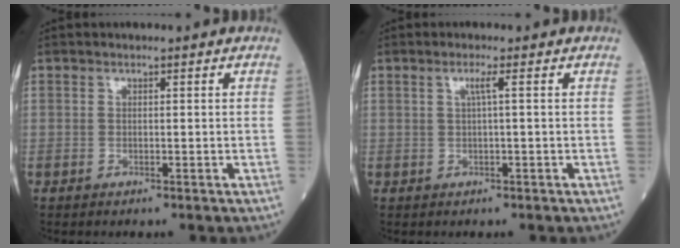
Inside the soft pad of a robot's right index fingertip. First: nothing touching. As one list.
[{"total": 1.4, "force": [0.3, -0.4, 1.3], "torque": [-0.028, 0.001, 0.006]}]